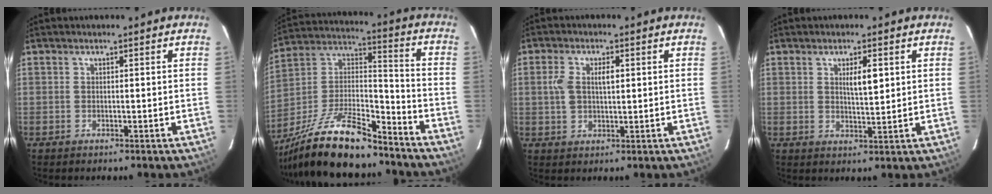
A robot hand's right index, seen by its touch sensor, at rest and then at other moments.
{"total": 19.1, "force": [-15.8, 3.8, 10.0], "torque": [-0.217, 0.002, -0.289]}
{"total": 5.1, "force": [1.0, 2.5, 4.4], "torque": [-0.092, 0.011, 0.021]}
{"total": 3.7, "force": [1.3, 0.8, 3.4], "torque": [-0.056, -0.001, 0.021]}